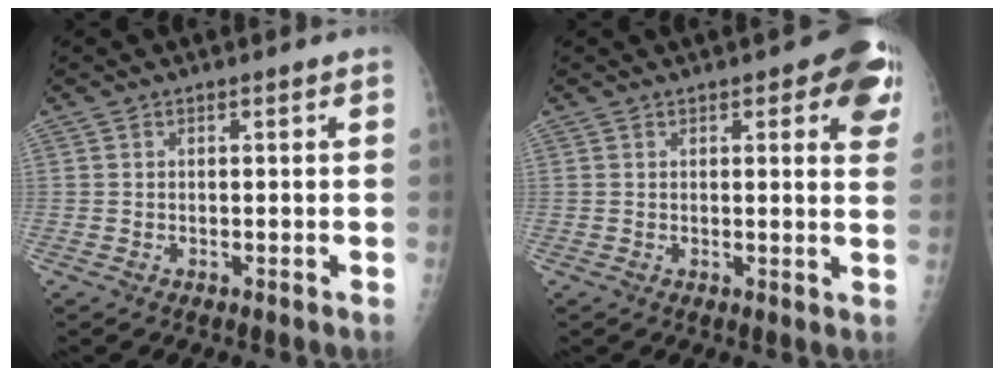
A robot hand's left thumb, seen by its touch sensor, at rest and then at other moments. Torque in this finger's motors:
{"motor_torque": [2.74, 1.94, 0.95, -0.38, 0.17]}